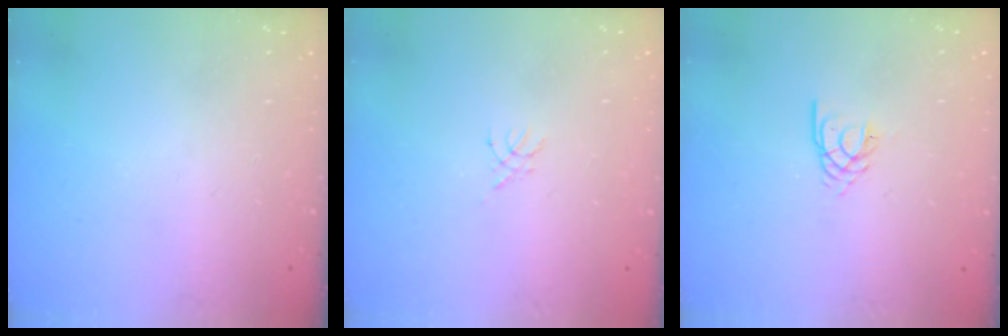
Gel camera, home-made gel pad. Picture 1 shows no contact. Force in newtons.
{"total": 1.4, "press": 1.4, "slide": 0.3}
{"total": 2.1, "press": 2.1, "slide": 0.3}